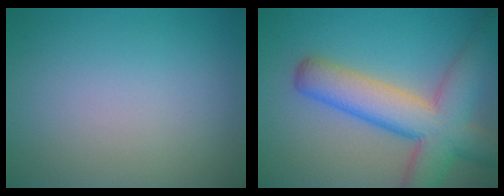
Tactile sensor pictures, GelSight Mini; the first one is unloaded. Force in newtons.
{"total": 9.0, "press": 9.0, "slide": 0.4}